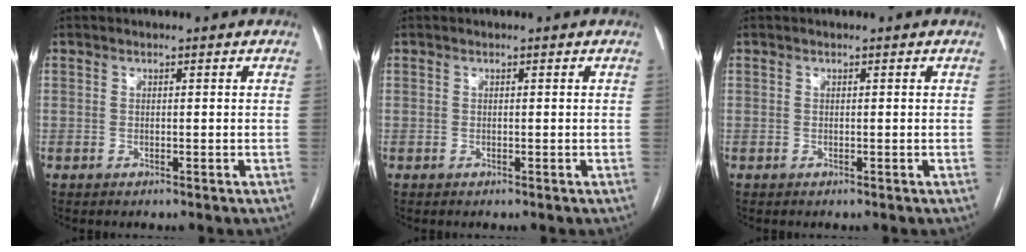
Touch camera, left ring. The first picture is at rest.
{"total": 0.0}
{"total": 0.0}